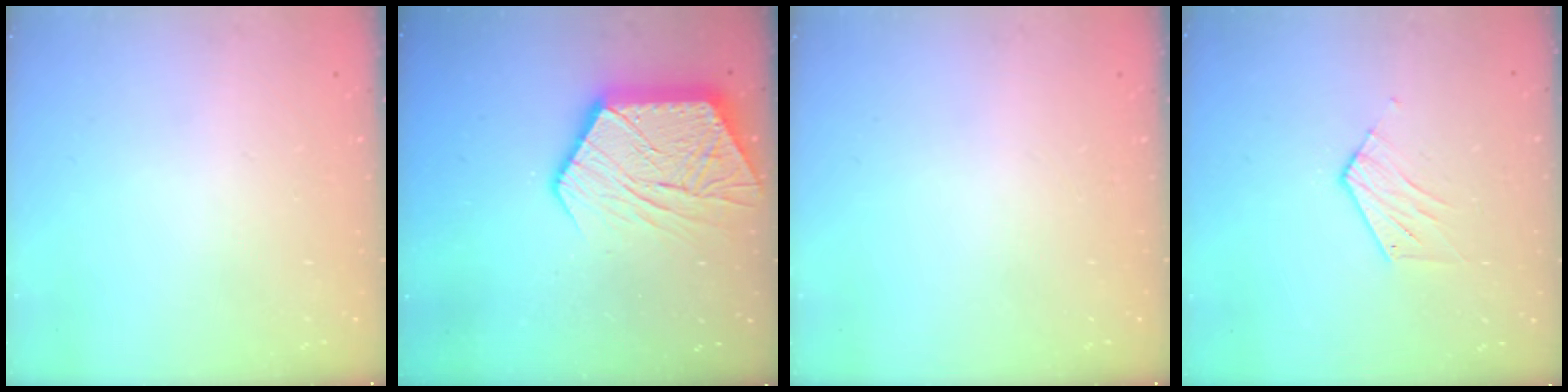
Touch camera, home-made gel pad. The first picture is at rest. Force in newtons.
{"total": 17.4, "press": 17.4, "slide": 1.1}
{"total": 0.0}
{"total": 6.7, "press": 6.7, "slide": 0.3}